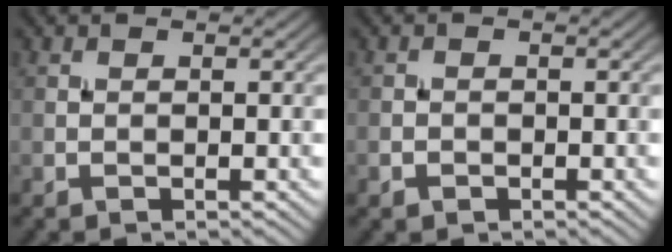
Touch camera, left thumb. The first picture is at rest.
{"total": 1.0, "force": [-0.6, 0.7, 0.3], "torque": [-0.005, -0.002, -0.013]}